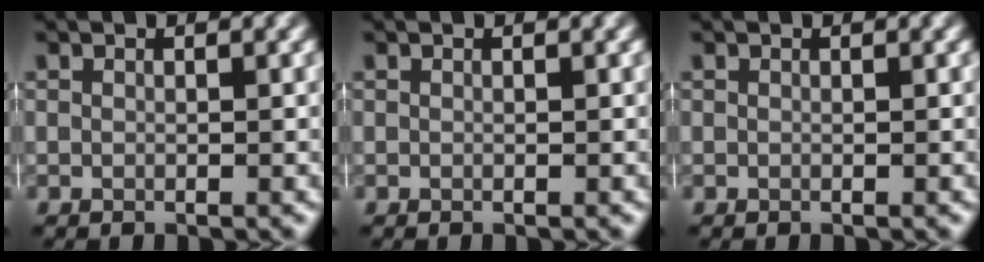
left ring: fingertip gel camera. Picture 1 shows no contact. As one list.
[{"total": 0.0}, {"total": 0.0}]